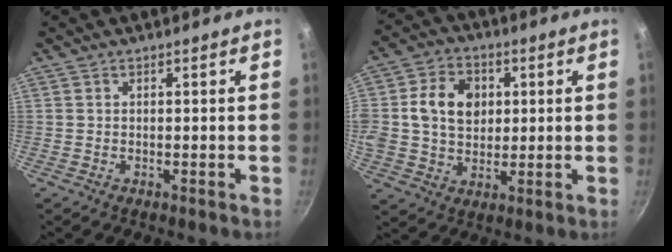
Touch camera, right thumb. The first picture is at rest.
{"total": 12.9, "force": [2.2, 10.0, 7.9], "torque": [-0.123, 0.010, 0.029]}